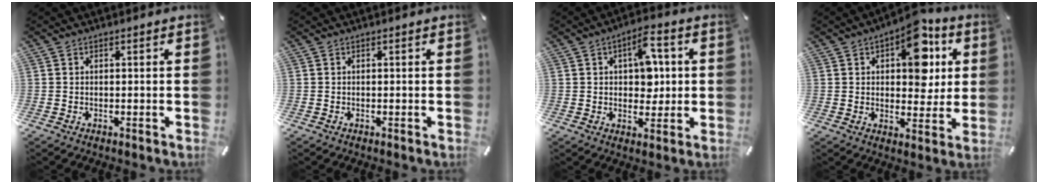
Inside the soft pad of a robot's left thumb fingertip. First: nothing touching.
{"total": 0.0}
{"total": 9.5, "force": [2.1, 6.0, 7.1], "torque": [-0.084, -0.002, 0.031]}
{"total": 13.7, "force": [5.6, 8.2, 9.5], "torque": [-0.122, -0.022, 0.095]}